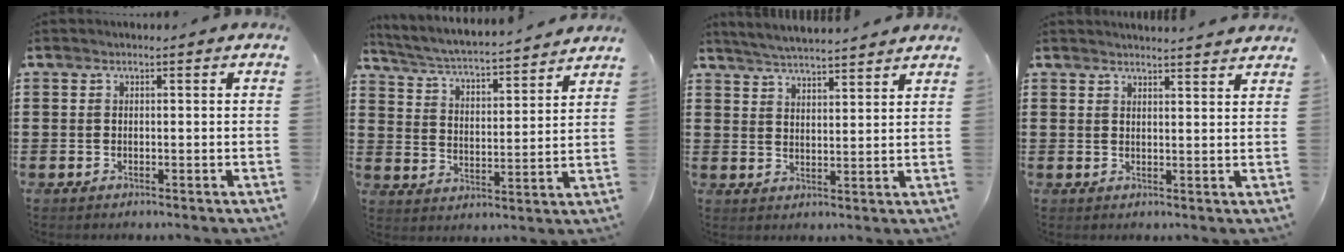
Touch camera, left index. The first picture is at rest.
{"total": 3.9, "force": [3.8, -0.4, 1.0], "torque": [-0.040, -0.035, 0.057]}
{"total": 4.4, "force": [4.3, -0.5, 0.8], "torque": [-0.029, -0.020, 0.077]}
{"total": 2.4, "force": [2.4, -0.4, 0.1], "torque": [-0.008, -0.009, 0.045]}